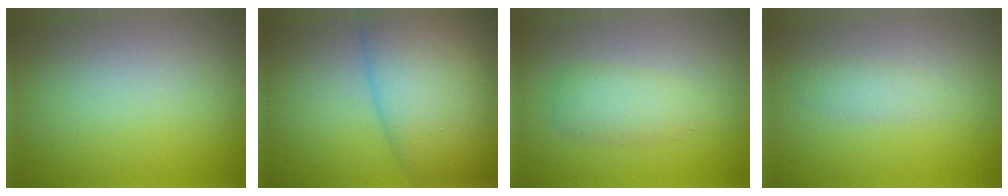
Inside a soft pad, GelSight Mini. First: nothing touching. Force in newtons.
{"total": 12.3, "press": 12.3, "slide": 0.5}
{"total": 2.3, "press": 2.3, "slide": 0.1}
{"total": 1.2, "press": 1.2, "slide": 0.0}